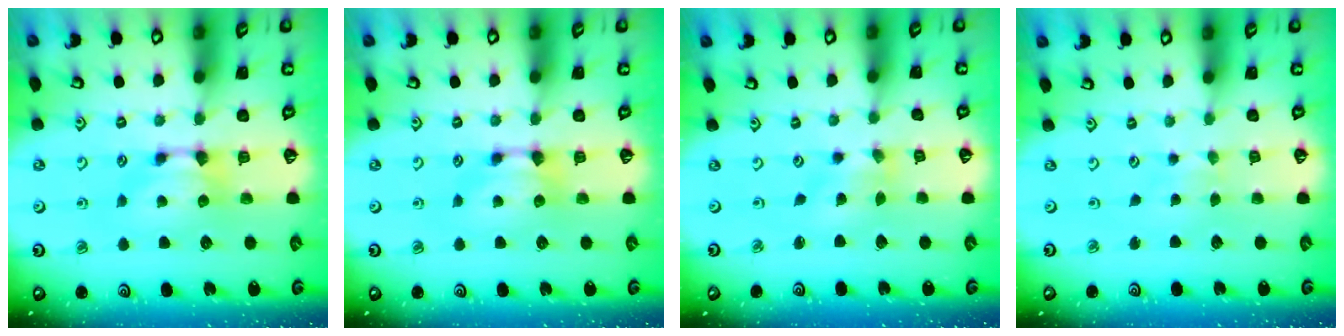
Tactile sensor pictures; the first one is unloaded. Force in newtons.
{"total": 0.0}
{"total": 1.8, "press": 1.6, "slide": 0.9}
{"total": 2.1, "press": 2.1, "slide": 0.1}